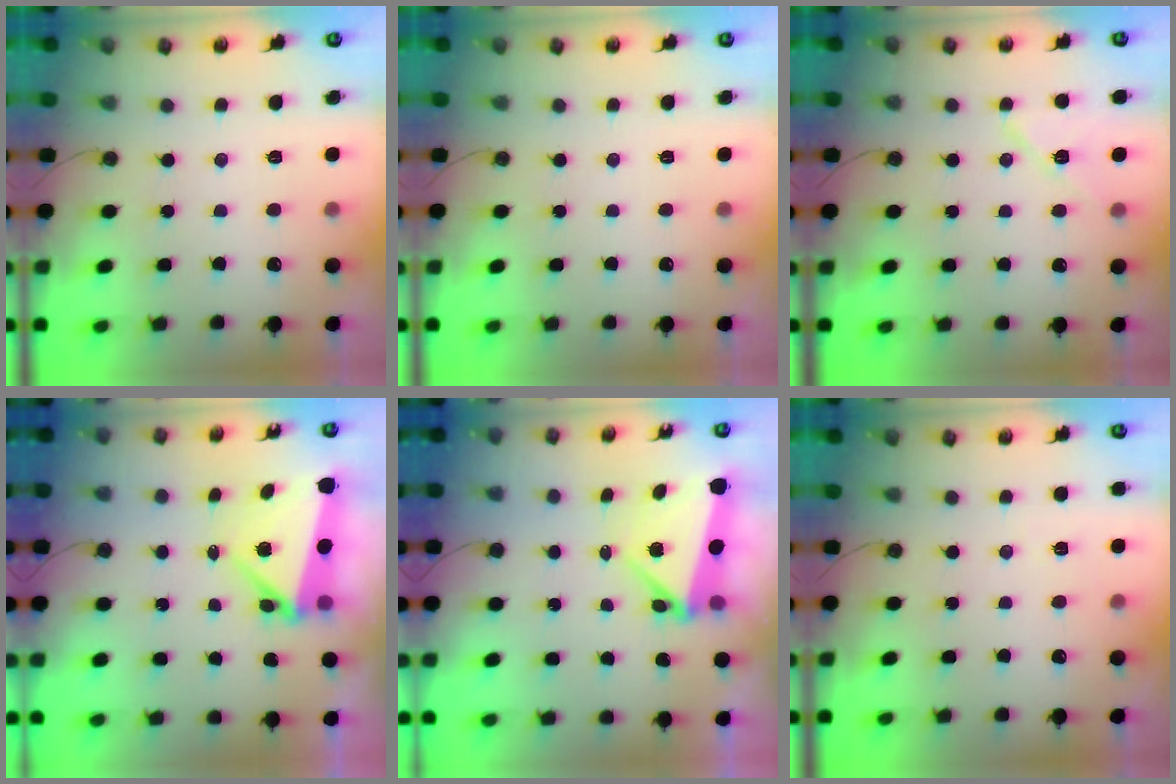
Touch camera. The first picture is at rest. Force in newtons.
{"total": 0.0}
{"total": 9.1, "press": 9.0, "slide": 1.7}
{"total": 6.8, "press": 6.7, "slide": 1.3}
{"total": 6.9, "press": 5.1, "slide": 4.7}
{"total": 10.4, "press": 2.6, "slide": 10.0}